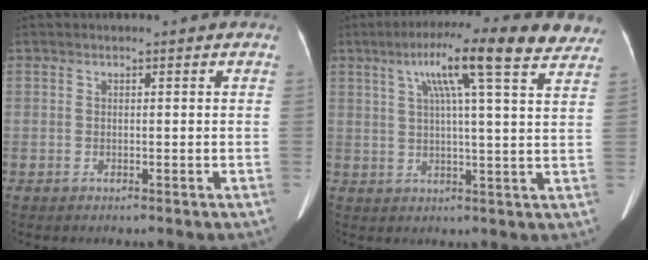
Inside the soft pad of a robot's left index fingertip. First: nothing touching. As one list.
[{"total": 14.9, "force": [9.5, 0.8, 11.4], "torque": [-0.177, 0.039, 0.121]}]